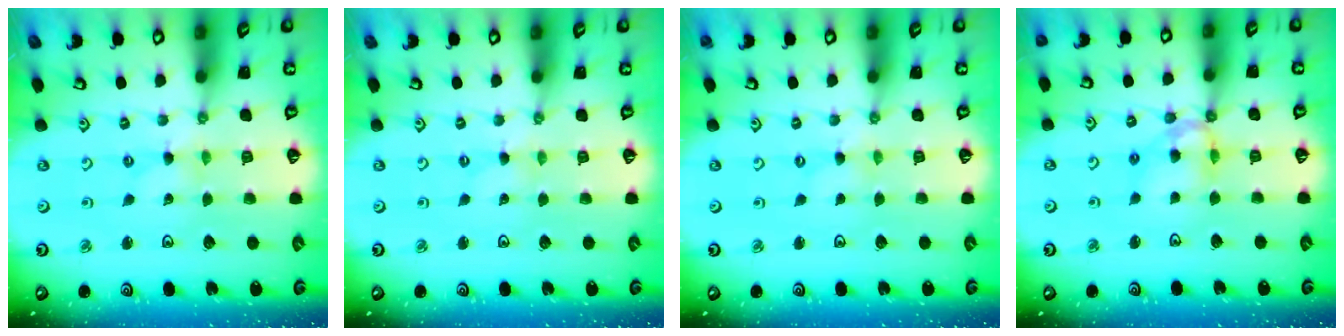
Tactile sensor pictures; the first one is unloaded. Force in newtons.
{"total": 0.0}
{"total": 0.0}
{"total": 10.8, "press": 10.7, "slide": 1.2}